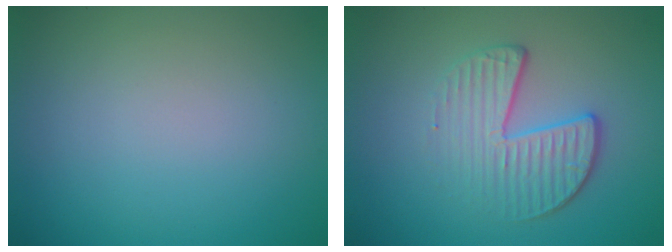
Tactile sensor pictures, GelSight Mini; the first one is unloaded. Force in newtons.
{"total": 3.9, "press": 3.0, "slide": 2.6}